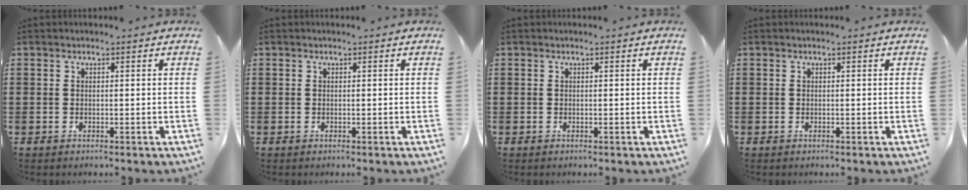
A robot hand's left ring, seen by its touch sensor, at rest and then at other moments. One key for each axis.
{"total": 0.0}
{"total": 0.0}
{"total": 0.0}